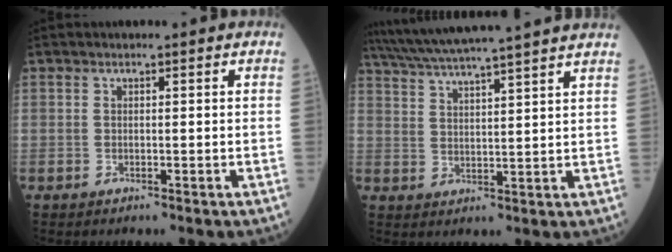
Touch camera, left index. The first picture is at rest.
{"total": 17.9, "force": [15.8, -1.1, 8.3], "torque": [-0.154, 0.012, 0.227]}